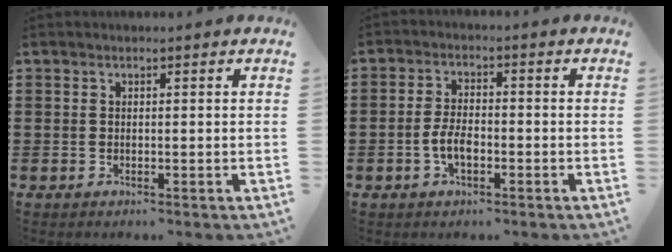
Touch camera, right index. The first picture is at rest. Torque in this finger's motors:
{"motor_torque": [1.82, 0.32, 0.54, 0.10]}